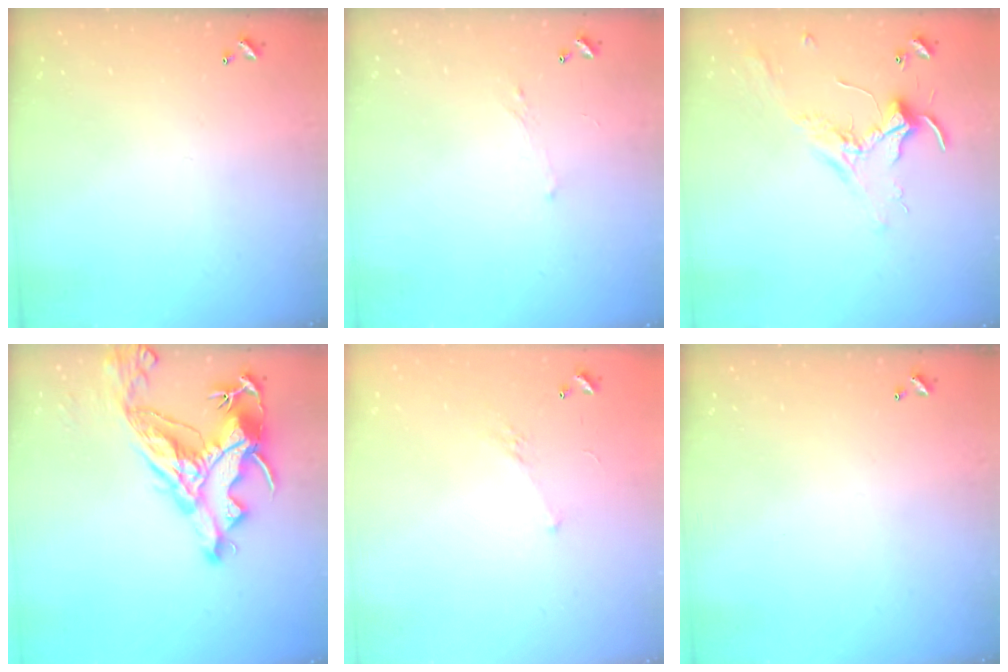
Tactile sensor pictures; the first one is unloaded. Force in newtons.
{"total": 0.8, "press": 0.6, "slide": 0.6}
{"total": 2.3, "press": 2.3, "slide": 0.5}
{"total": 16.7, "press": 16.6, "slide": 2.3}
{"total": 2.8, "press": 2.6, "slide": 1.1}
{"total": 0.0}